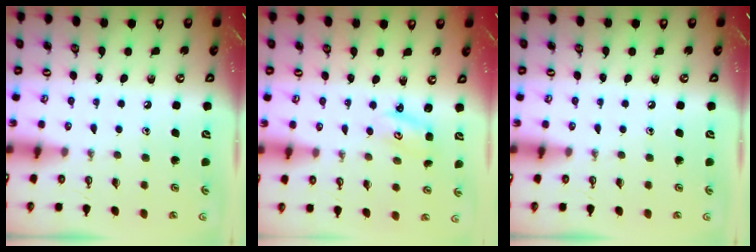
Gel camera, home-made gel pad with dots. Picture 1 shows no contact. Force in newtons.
{"total": 2.2, "press": 2.2, "slide": 0.2}
{"total": 0.0}